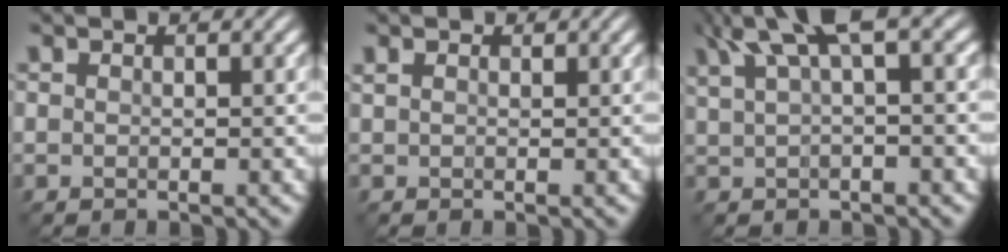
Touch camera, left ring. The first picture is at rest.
{"total": 0.9, "force": [0.6, 0.5, 0.4], "torque": [-0.008, 0.001, 0.010]}
{"total": 6.0, "force": [3.4, 1.4, 4.7], "torque": [-0.079, 0.020, 0.062]}